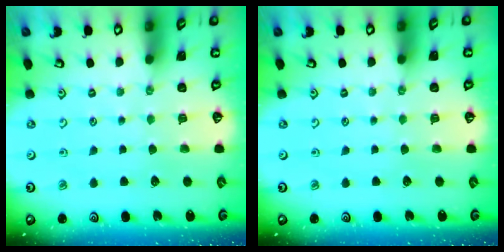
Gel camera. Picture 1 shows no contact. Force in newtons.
{"total": 0.0}